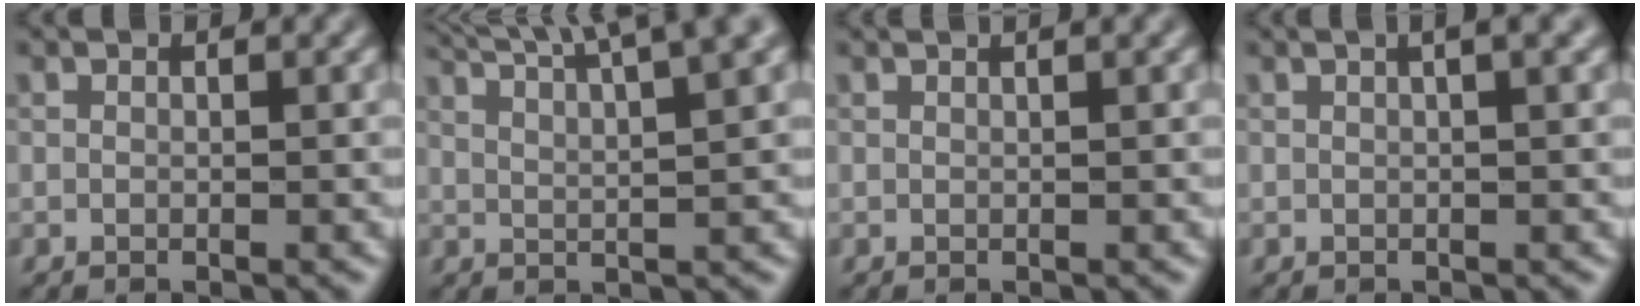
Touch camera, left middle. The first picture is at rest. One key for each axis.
{"total": 9.9, "fx": 7.3, "fy": 2.4, "fz": 6.2, "tx": -0.073, "ty": 0.040, "tz": 0.069}
{"total": 1.4, "fx": 0.9, "fy": 0.5, "fz": 0.9, "tx": -0.008, "ty": -0.002, "tz": 0.003}
{"total": 3.0, "fx": 1.3, "fy": 1.0, "fz": 2.5, "tx": -0.019, "ty": 0.001, "tz": 0.006}